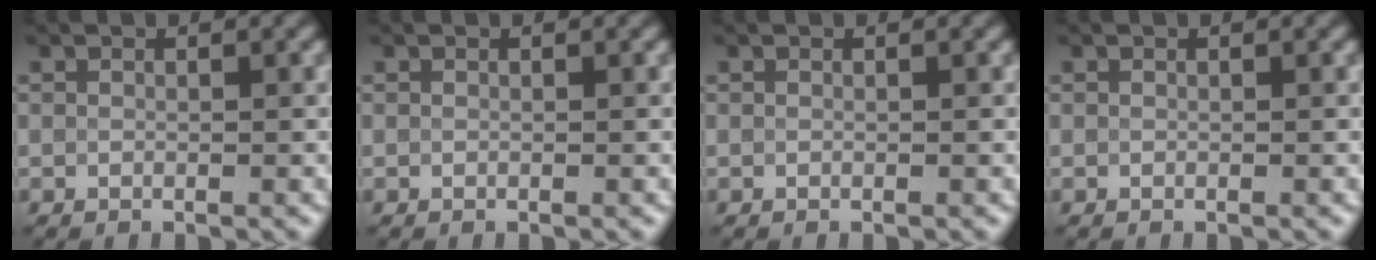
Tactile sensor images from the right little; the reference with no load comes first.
{"total": 0.0}
{"total": 0.0}
{"total": 0.0}